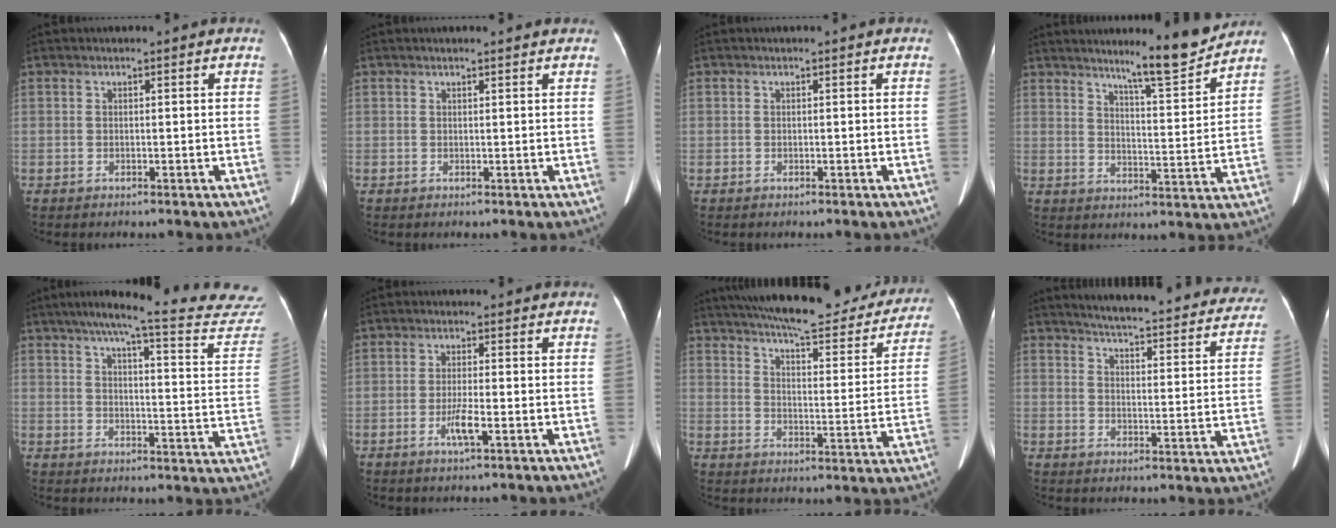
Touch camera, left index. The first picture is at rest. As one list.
[{"total": 2.7, "force": [2.5, 0.3, 0.9], "torque": [-0.015, 0.016, 0.026]}, {"total": 0.0}, {"total": 9.2, "force": [8.2, -0.6, 4.2], "torque": [-0.066, -0.022, 0.121]}, {"total": 26.0, "force": [23.5, 2.2, 11.0], "torque": [-0.149, -0.061, 0.275]}, {"total": 3.2, "force": [-1.3, 0.1, 2.9], "torque": [-0.060, -0.005, -0.025]}, {"total": 27.3, "force": [23.9, 5.6, 12.0], "torque": [-0.184, -0.032, 0.299]}, {"total": 27.4, "force": [25.1, 4.3, 10.2], "torque": [-0.142, -0.054, 0.296]}]